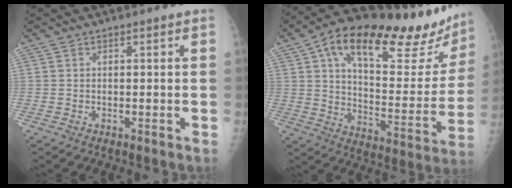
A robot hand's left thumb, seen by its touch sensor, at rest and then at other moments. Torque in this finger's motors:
{"motor_torque": [0.45, 0.58, 1.48, -1.29, 0.25]}